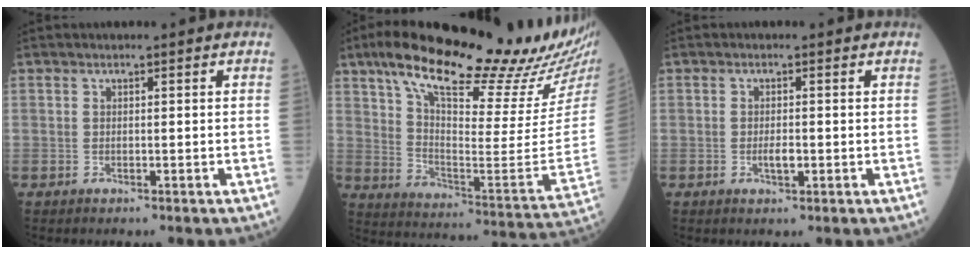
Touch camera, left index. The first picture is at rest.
{"total": 28.7, "force": [22.7, 2.8, 17.3], "torque": [-0.283, -0.048, 0.316]}
{"total": 1.8, "force": [-0.4, 0.6, 1.6], "torque": [-0.030, 0.000, -0.007]}